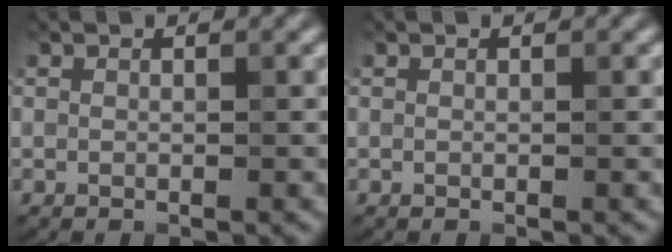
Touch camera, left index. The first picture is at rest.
{"total": 0.0}